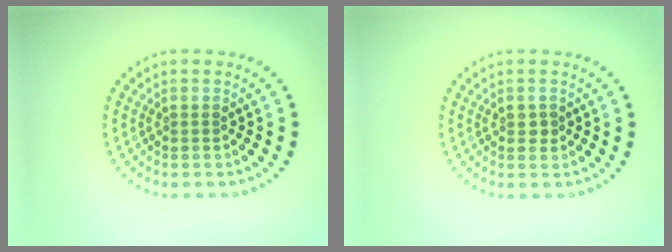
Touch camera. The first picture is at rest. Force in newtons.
{"total": 1.0, "press": 1.0, "slide": 0.2}